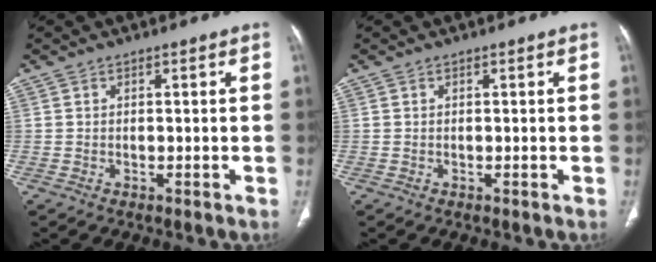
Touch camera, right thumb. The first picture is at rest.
{"total": 0.0}